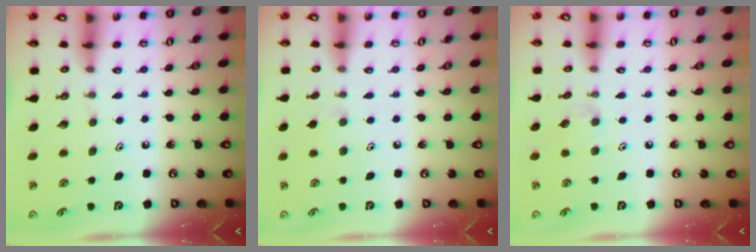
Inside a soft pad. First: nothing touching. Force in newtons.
{"total": 4.7, "press": 4.7, "slide": 0.7}
{"total": 2.9, "press": 2.9, "slide": 0.3}